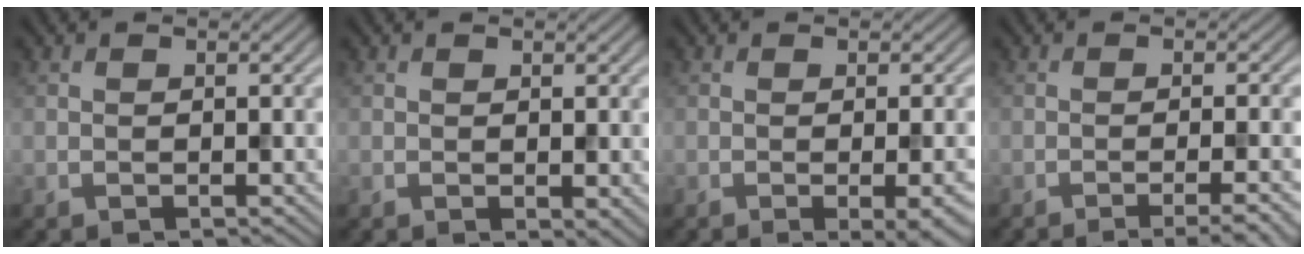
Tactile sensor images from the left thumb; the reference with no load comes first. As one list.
[{"total": 1.3, "force": [0.1, 0.7, 1.1], "torque": [-0.015, -0.005, 0.005]}, {"total": 5.5, "force": [-1.9, 1.5, 5.0], "torque": [-0.061, -0.003, -0.017]}, {"total": 4.8, "force": [-2.4, 0.9, 4.0], "torque": [-0.049, 0.009, -0.042]}]